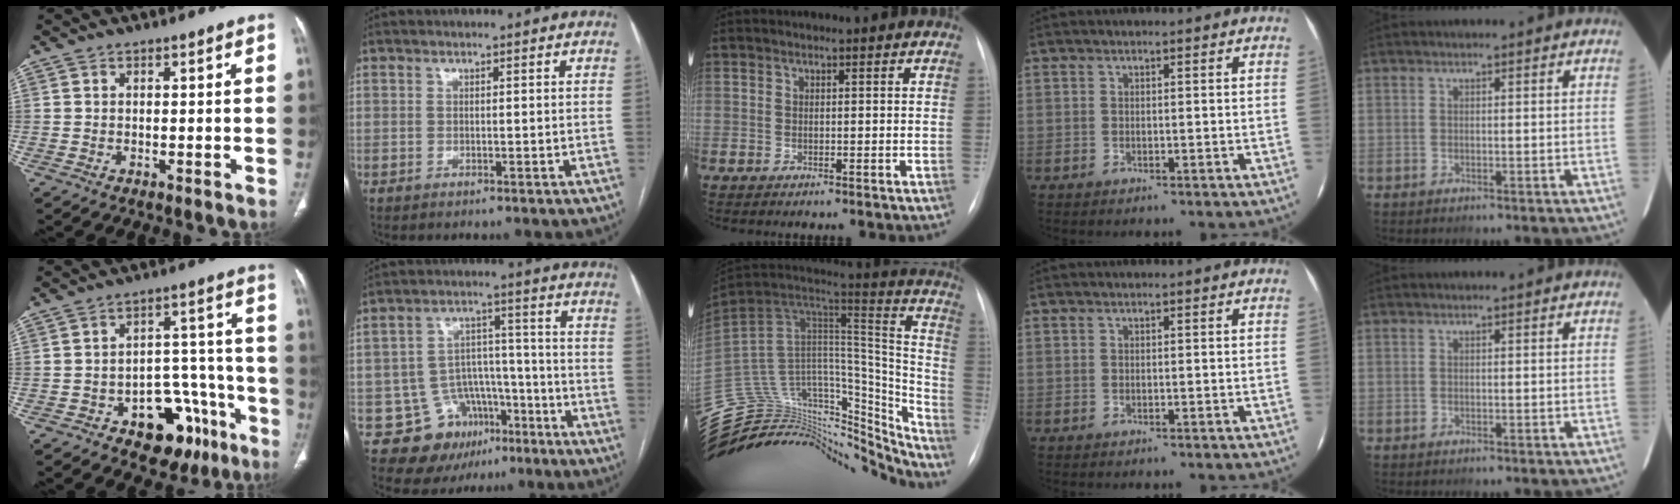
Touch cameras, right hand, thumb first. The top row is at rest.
{"thumb": {"total": 14.8, "force": [-7.9, 9.0, 8.8], "torque": [-0.065, 0.069, -0.102]}, "index": {"total": 11.3, "force": [-6.0, 9.0, 3.1], "torque": [-0.039, 0.055, -0.079]}, "middle": {"total": 40.1, "force": [-35.2, 13.2, 13.9], "torque": [-0.238, 0.005, -0.501]}}